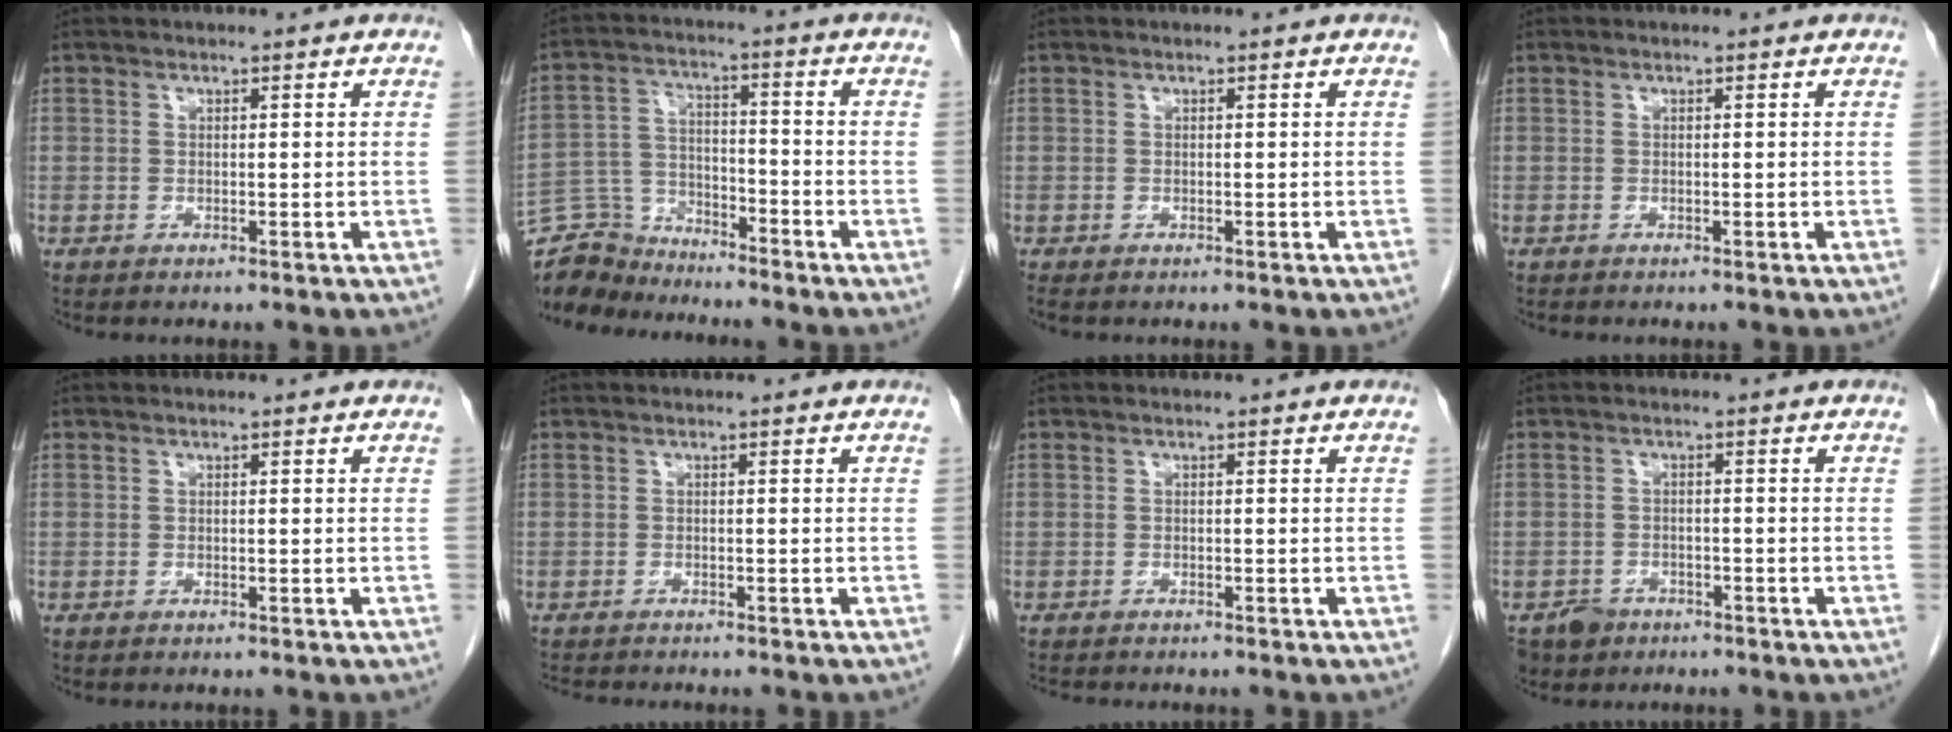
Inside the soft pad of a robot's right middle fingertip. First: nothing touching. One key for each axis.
{"total": 8.7, "fx": -8.4, "fy": 2.2, "fz": -0.4, "tx": 0.001, "ty": 0.013, "tz": -0.164}
{"total": 0.7, "fx": -0.6, "fy": 0.2, "fz": 0.3, "tx": -0.006, "ty": -0.001, "tz": -0.009}
{"total": 0.0}
{"total": 0.0}
{"total": 3.4, "fx": -3.2, "fy": 0.3, "fz": 1.2, "tx": -0.013, "ty": -0.009, "tz": -0.050}
{"total": 2.8, "fx": -2.5, "fy": 0.5, "fz": 1.1, "tx": -0.016, "ty": -0.005, "tz": -0.035}
{"total": 3.6, "fx": -2.5, "fy": 2.6, "fz": 0.4, "tx": -0.007, "ty": 0.005, "tz": -0.038}